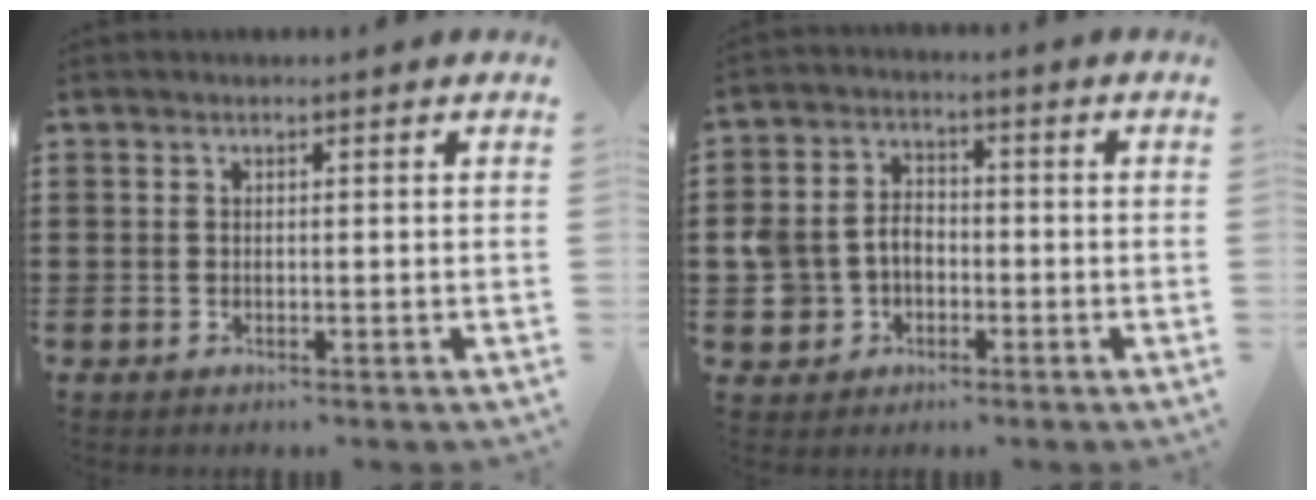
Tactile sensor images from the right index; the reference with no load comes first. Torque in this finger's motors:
{"motor_torque": [0.25, -0.05, 0.18, 0.09]}